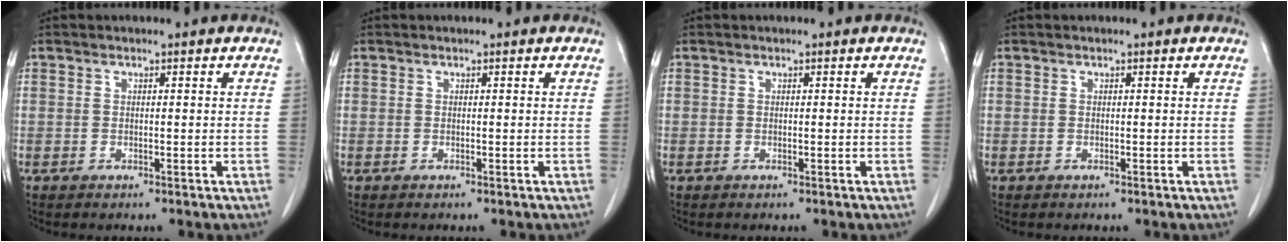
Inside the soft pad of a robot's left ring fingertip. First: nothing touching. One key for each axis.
{"total": 0.0}
{"total": 0.0}
{"total": 0.0}